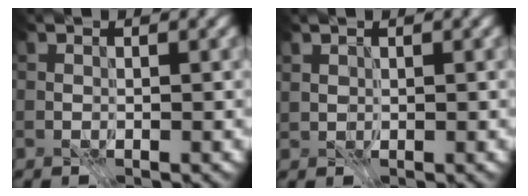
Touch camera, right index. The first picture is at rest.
{"total": 0.8, "force": [0.6, 0.6, 0.3], "torque": [-0.009, 0.000, 0.012]}